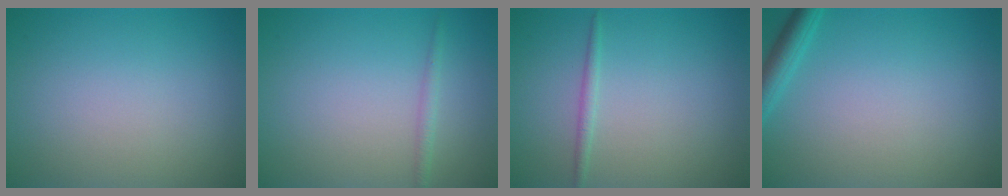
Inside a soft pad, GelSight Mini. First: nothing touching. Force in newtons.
{"total": 1.1, "press": 1.1, "slide": 0.1}
{"total": 1.0, "press": 1.0, "slide": 0.0}
{"total": 2.1, "press": 2.1, "slide": 0.1}